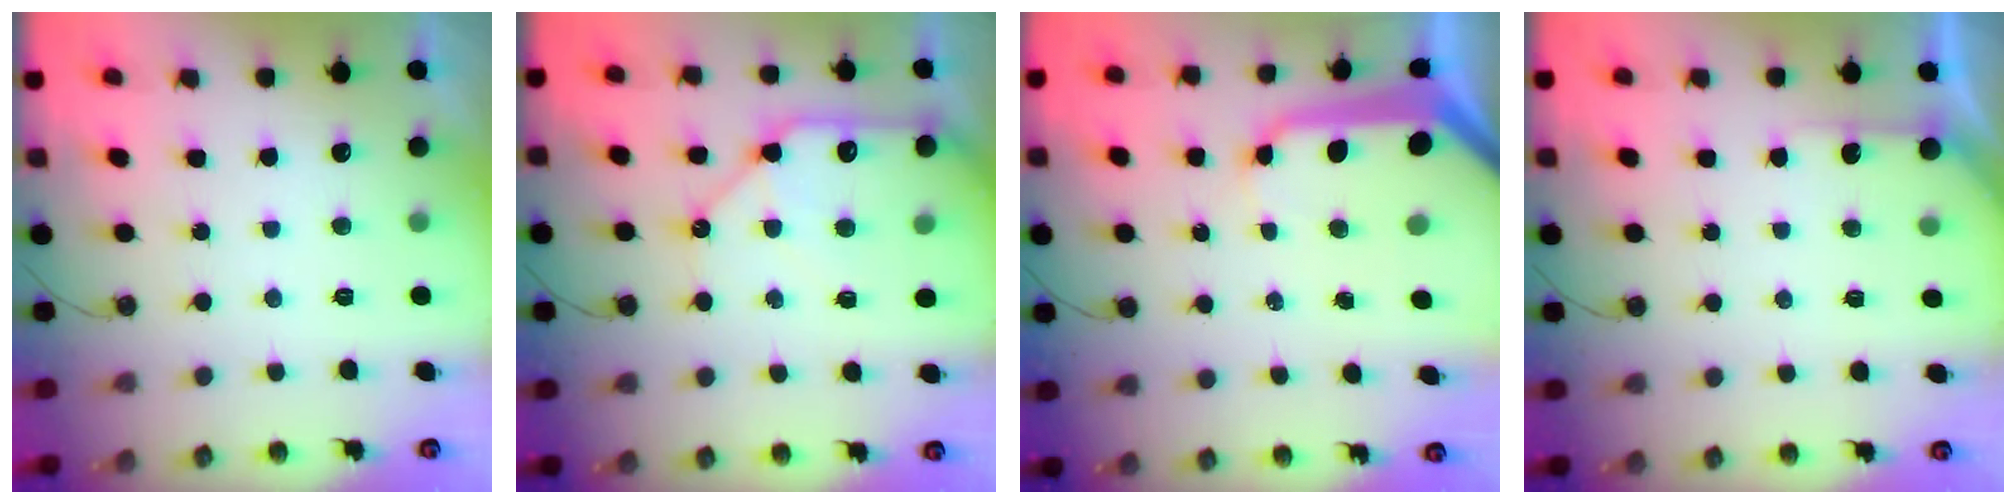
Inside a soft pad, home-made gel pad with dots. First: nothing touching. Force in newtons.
{"total": 12.7, "press": 12.6, "slide": 1.8}
{"total": 17.1, "press": 17.0, "slide": 1.7}
{"total": 4.5, "press": 4.4, "slide": 0.4}